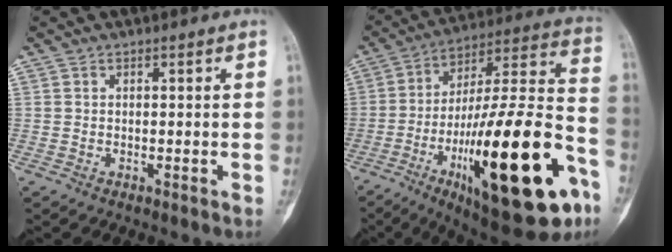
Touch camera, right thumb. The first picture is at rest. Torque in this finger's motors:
{"motor_torque": [3.37, 1.64, 1.48, -1.29, 0.81]}